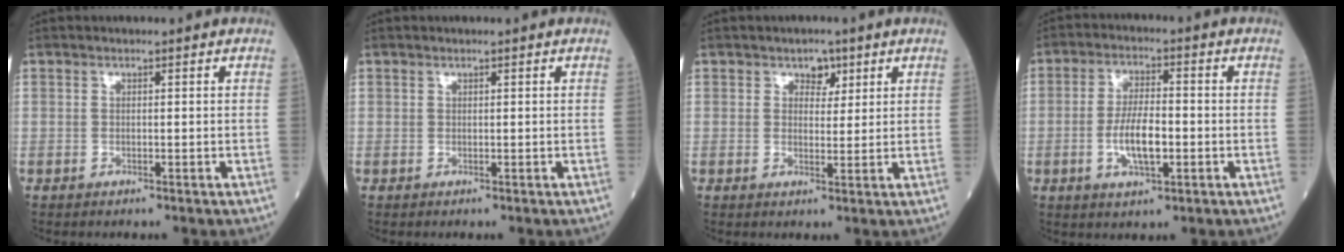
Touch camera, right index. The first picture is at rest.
{"total": 0.0}
{"total": 2.5, "force": [1.4, 1.7, 1.2], "torque": [-0.011, 0.002, 0.019]}
{"total": 7.2, "force": [-1.7, 2.2, 6.6], "torque": [-0.133, 0.002, -0.031]}